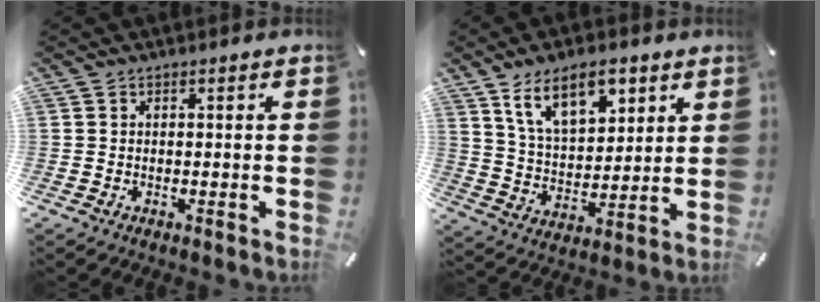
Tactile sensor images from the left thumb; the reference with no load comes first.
{"total": 12.8, "force": [7.9, 6.6, 7.6], "torque": [-0.130, -0.021, 0.143]}